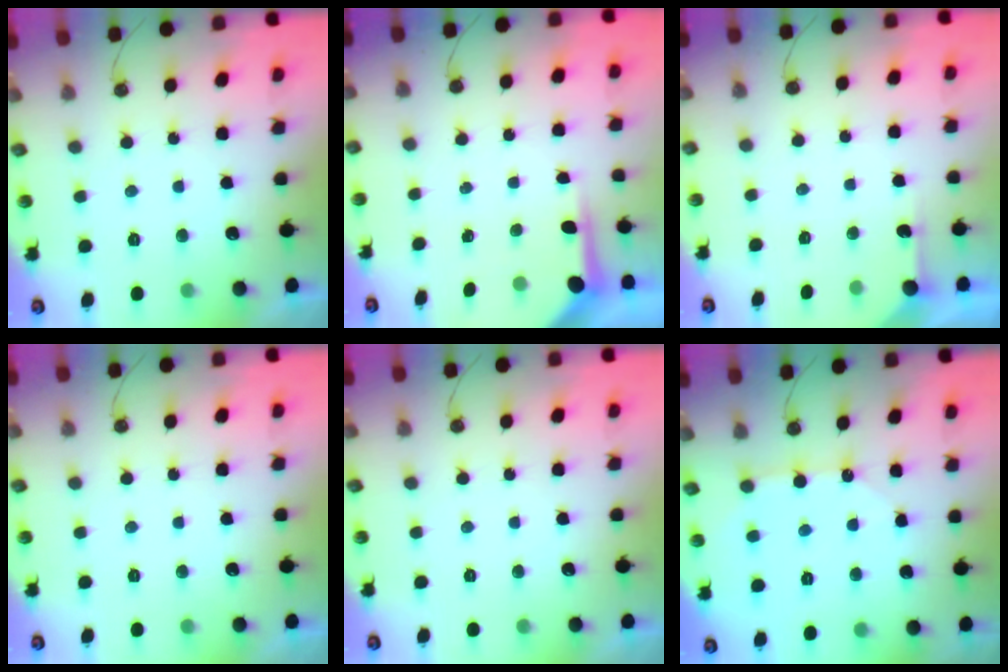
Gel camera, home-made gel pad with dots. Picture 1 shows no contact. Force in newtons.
{"total": 4.3, "press": 4.3, "slide": 0.4}
{"total": 2.3, "press": 2.3, "slide": 0.2}
{"total": 0.0}
{"total": 0.0}
{"total": 7.0, "press": 7.0, "slide": 0.2}